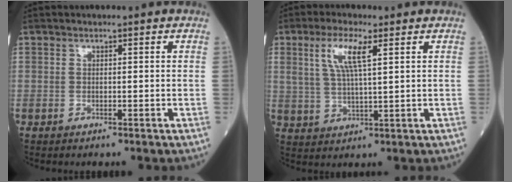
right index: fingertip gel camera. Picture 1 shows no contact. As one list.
[{"total": 6.5, "force": [2.7, 0.9, 5.9], "torque": [-0.124, 0.006, 0.055]}]